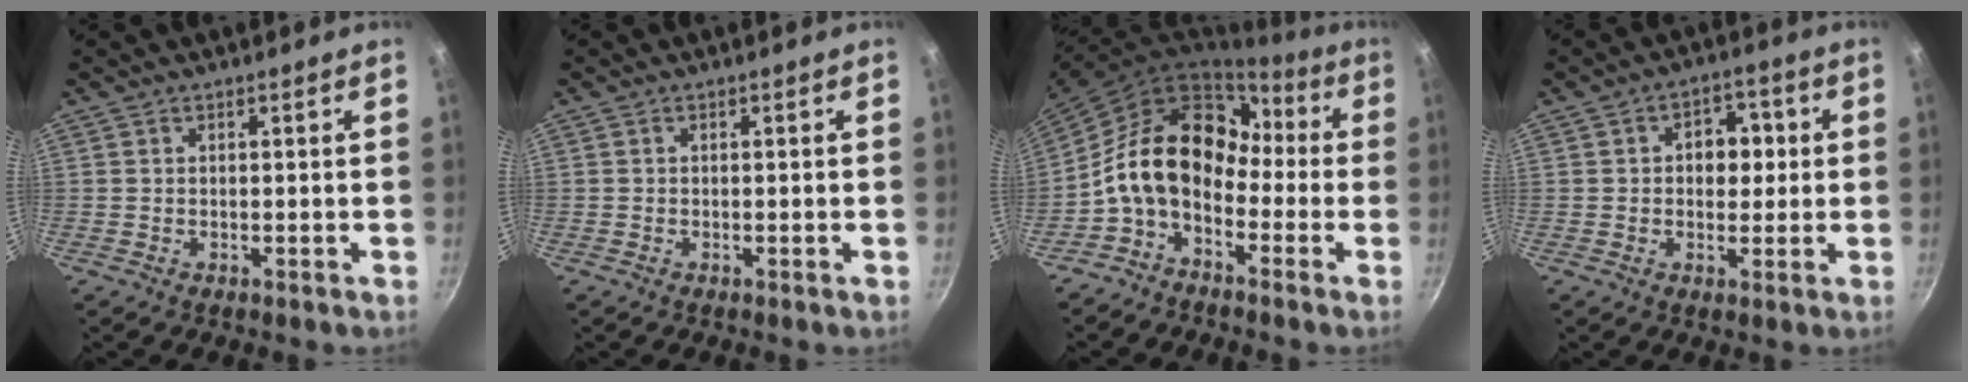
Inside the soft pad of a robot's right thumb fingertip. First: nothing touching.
{"total": 0.0}
{"total": 15.4, "force": [-2.9, 11.1, 10.4], "torque": [-0.156, 0.067, -0.075]}
{"total": 7.1, "force": [0.9, 5.2, 4.8], "torque": [-0.024, 0.007, 0.005]}